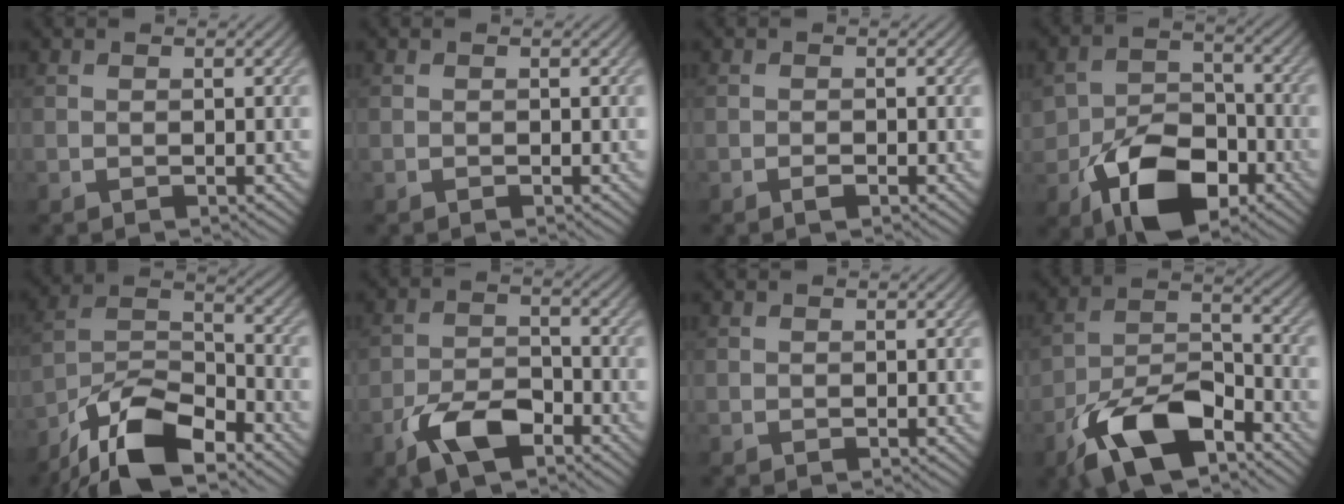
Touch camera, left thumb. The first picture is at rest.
{"total": 0.6, "force": [-0.4, 0.1, 0.5], "torque": [-0.010, -0.002, -0.007]}
{"total": 1.2, "force": [-0.8, 0.2, 0.9], "torque": [-0.017, 0.000, -0.015]}
{"total": 11.0, "force": [-5.5, 6.8, 6.8], "torque": [-0.139, -0.016, -0.094]}
{"total": 13.7, "force": [-9.8, 5.0, 8.1], "torque": [-0.165, -0.008, -0.194]}
{"total": 7.2, "force": [-4.4, 3.4, 4.6], "torque": [-0.088, 0.001, -0.092]}
{"total": 0.0}
{"total": 12.7, "force": [-7.9, 5.7, 8.1], "torque": [-0.157, -0.005, -0.158]}